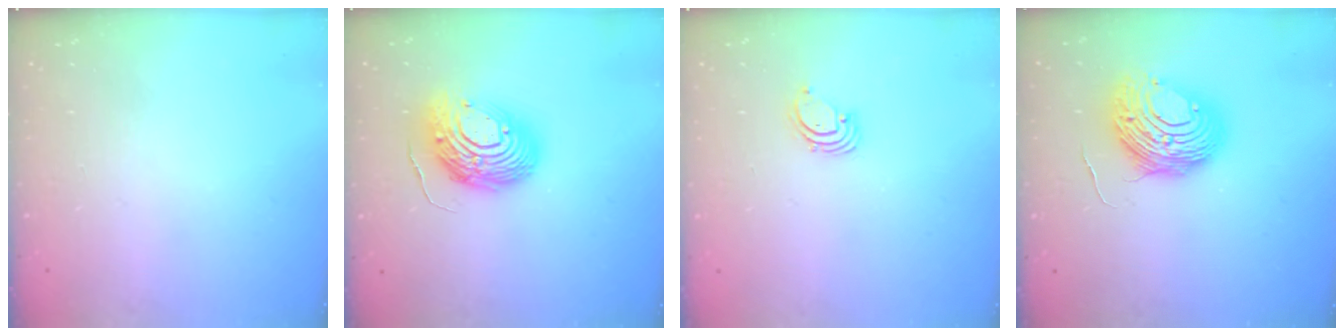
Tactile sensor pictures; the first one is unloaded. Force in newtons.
{"total": 14.1, "press": 13.9, "slide": 2.6}
{"total": 1.6, "press": 1.6, "slide": 0.1}
{"total": 12.2, "press": 12.2, "slide": 1.4}